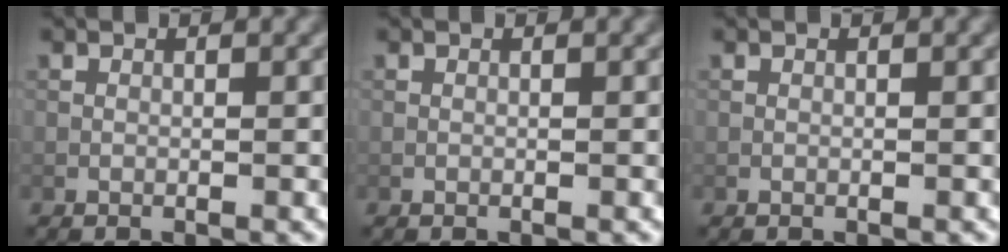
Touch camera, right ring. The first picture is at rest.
{"total": 0.0}
{"total": 0.0}